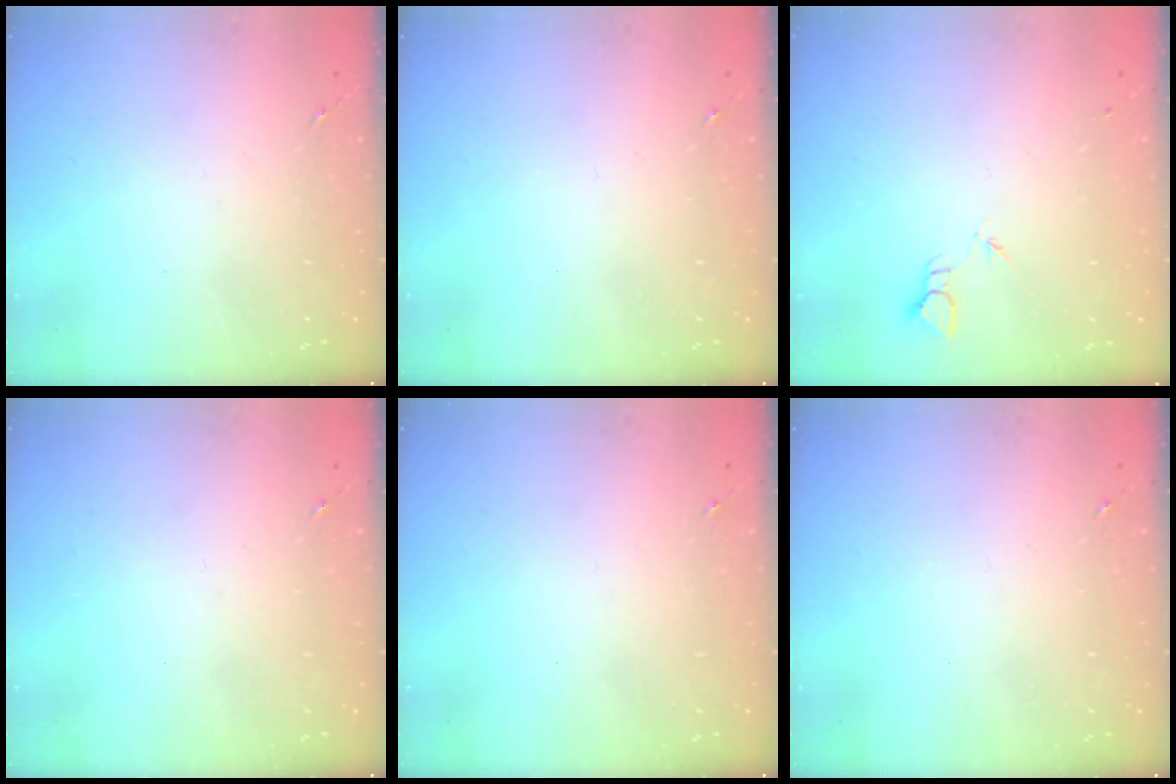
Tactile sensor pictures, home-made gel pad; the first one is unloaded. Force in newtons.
{"total": 0.0}
{"total": 2.0, "press": 2.0, "slide": 0.1}
{"total": 0.0}
{"total": 0.0}
{"total": 0.0}